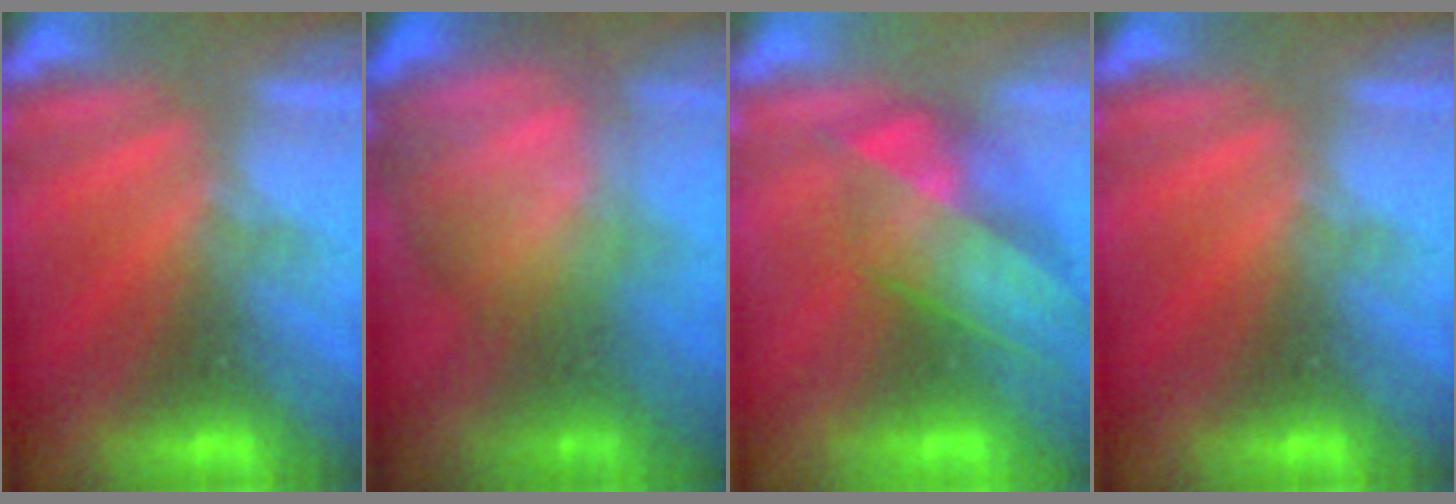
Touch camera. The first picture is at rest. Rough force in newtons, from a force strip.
{"total": 6.0}
{"total": 3.9}
{"total": 0.0}